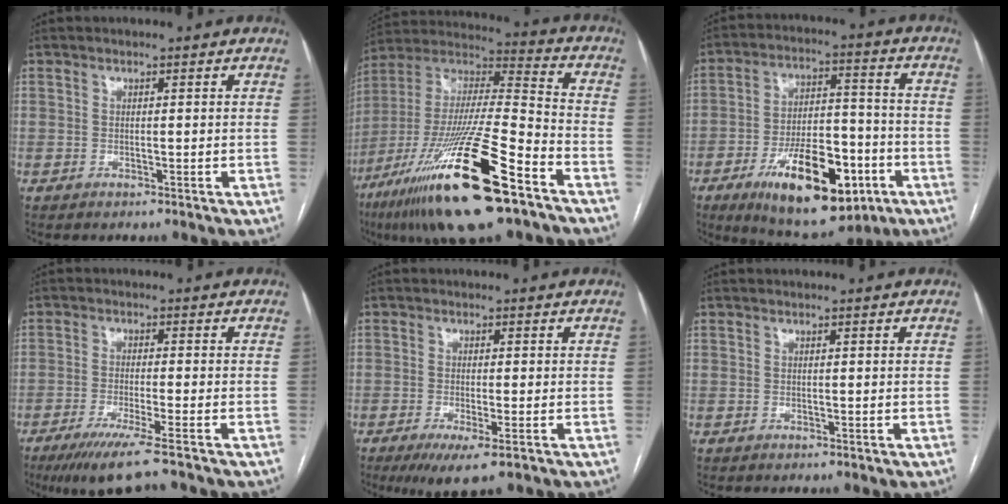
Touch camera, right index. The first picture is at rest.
{"total": 26.0, "force": [-14.4, 3.1, 21.5], "torque": [-0.416, -0.048, -0.260]}
{"total": 18.1, "force": [-8.3, 7.2, 14.4], "torque": [-0.236, 0.005, -0.122]}
{"total": 8.1, "force": [-6.0, -0.8, 5.4], "torque": [-0.086, -0.023, -0.102]}
{"total": 5.2, "force": [-3.0, 0.5, 4.3], "torque": [-0.071, -0.015, -0.048]}
{"total": 0.0}